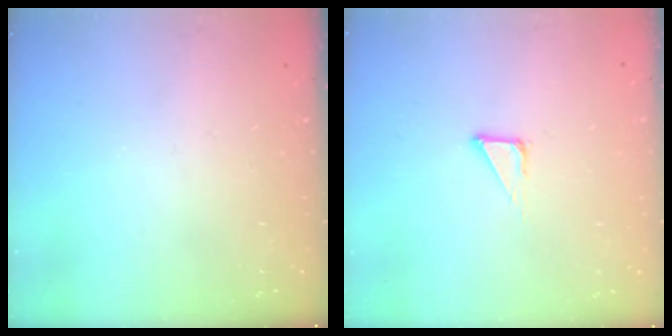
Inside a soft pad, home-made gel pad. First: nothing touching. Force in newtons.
{"total": 3.4, "press": 3.4, "slide": 0.2}